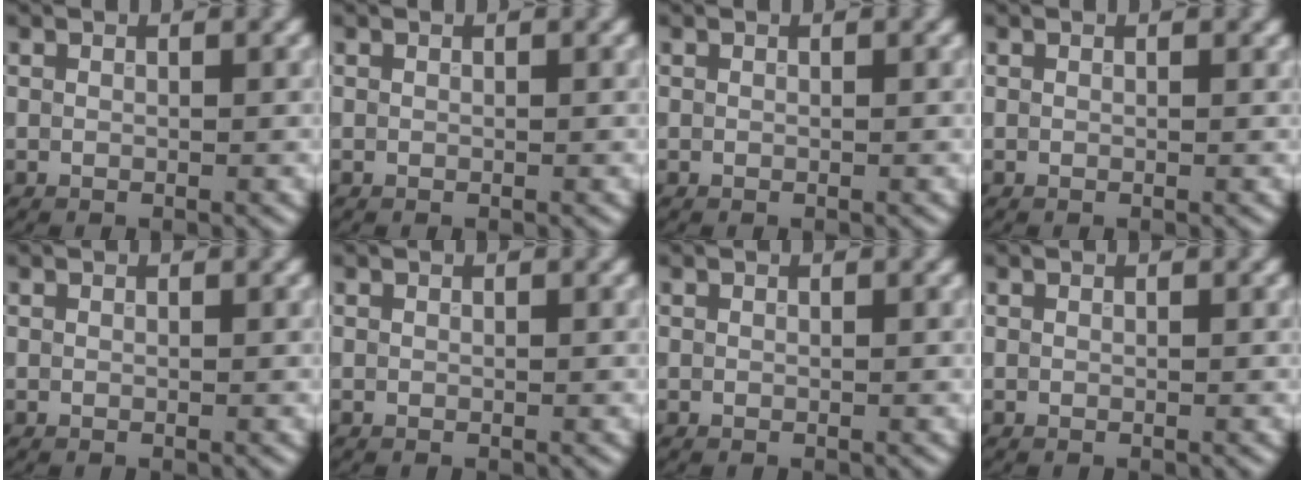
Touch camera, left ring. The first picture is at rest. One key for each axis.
{"total": 0.0}
{"total": 0.0}
{"total": 0.0}
{"total": 0.0}
{"total": 0.0}
{"total": 0.0}
{"total": 0.0}